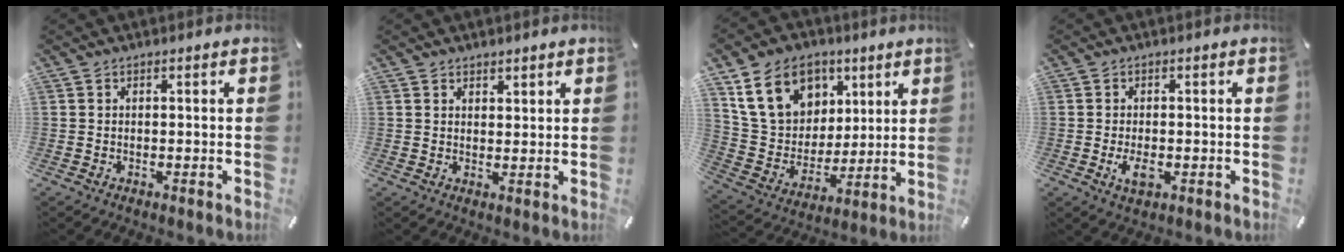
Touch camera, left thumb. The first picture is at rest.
{"total": 2.1, "force": [1.7, 1.3, -0.1], "torque": [0.018, -0.007, 0.030]}
{"total": 17.2, "force": [7.9, 13.3, 7.4], "torque": [-0.137, -0.021, 0.158]}
{"total": 3.6, "force": [-0.9, 2.0, 2.9], "torque": [-0.063, -0.008, -0.020]}